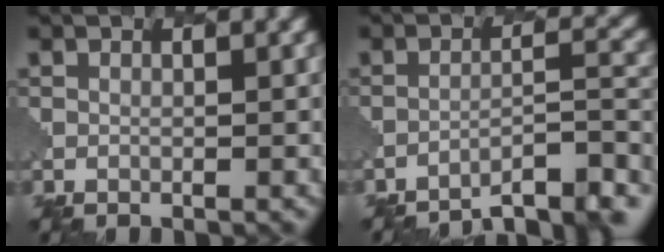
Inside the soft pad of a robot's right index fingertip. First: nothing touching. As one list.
[{"total": 7.6, "force": [-6.7, 1.4, 3.3], "torque": [-0.035, 0.014, -0.094]}]